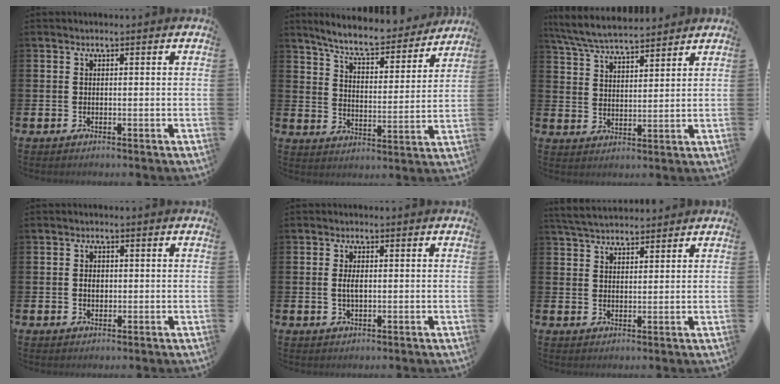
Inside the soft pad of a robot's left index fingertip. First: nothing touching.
{"total": 7.5, "force": [6.9, 1.0, 2.7], "torque": [-0.077, -0.048, 0.117]}
{"total": 6.4, "force": [6.2, 0.8, 1.5], "torque": [-0.058, -0.028, 0.113]}
{"total": 1.7, "force": [0.0, 1.3, 1.2], "torque": [-0.007, 0.002, -0.006]}
{"total": 2.1, "force": [0.0, 0.9, 1.9], "torque": [-0.036, 0.004, -0.002]}
{"total": 4.1, "force": [4.0, 0.8, 0.6], "torque": [-0.023, -0.015, 0.074]}